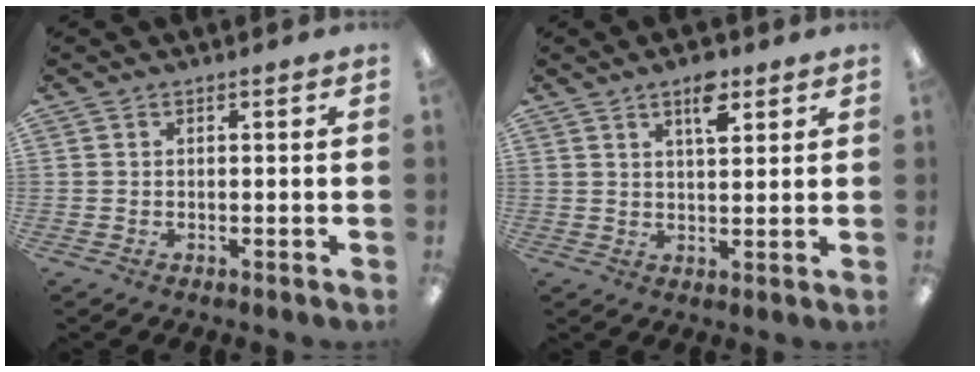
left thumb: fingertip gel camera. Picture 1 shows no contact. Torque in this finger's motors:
{"motor_torque": [-0.04, -0.04, -0.39, 0.28, 0.10]}